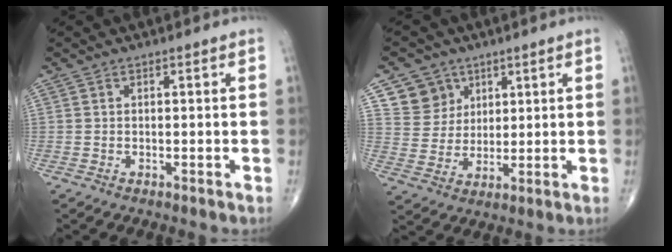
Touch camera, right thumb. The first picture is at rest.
{"total": 7.8, "force": [4.0, 6.5, 1.1], "torque": [0.012, -0.027, 0.081]}